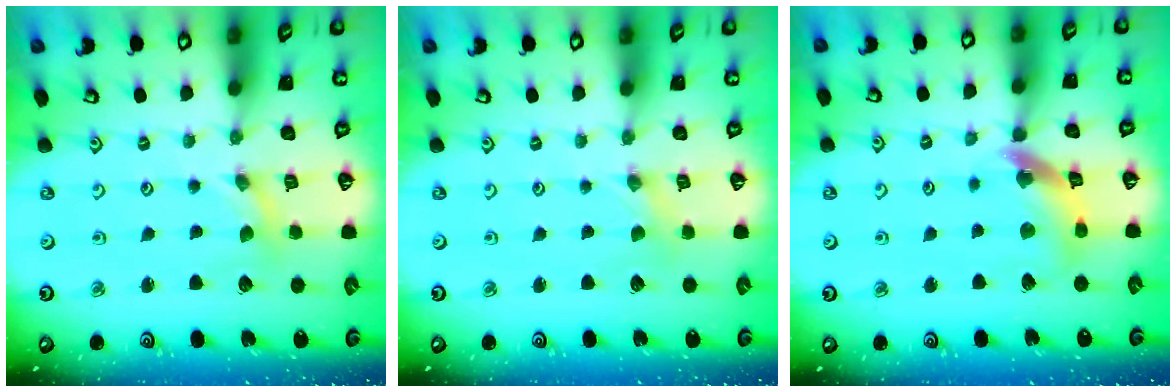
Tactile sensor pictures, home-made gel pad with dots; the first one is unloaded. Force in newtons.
{"total": 0.0}
{"total": 12.1, "press": 12.0, "slide": 1.4}